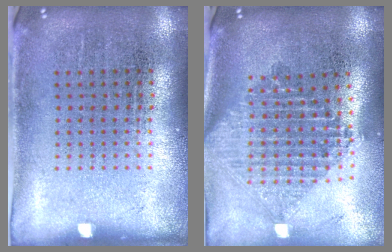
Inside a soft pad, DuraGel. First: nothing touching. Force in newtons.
{"total": 2.2, "press": 1.7, "slide": 1.4}